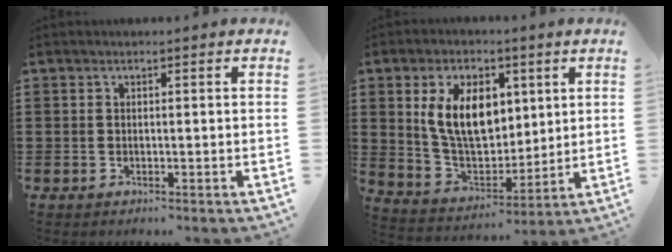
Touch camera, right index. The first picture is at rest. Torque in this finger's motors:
{"motor_torque": [1.61, 0.53, 1.05, 0.21]}